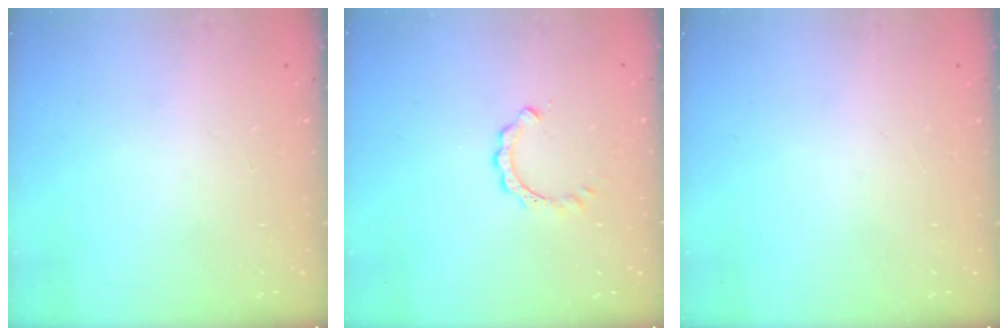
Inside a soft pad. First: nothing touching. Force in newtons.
{"total": 3.8, "press": 3.8, "slide": 0.1}
{"total": 0.0}